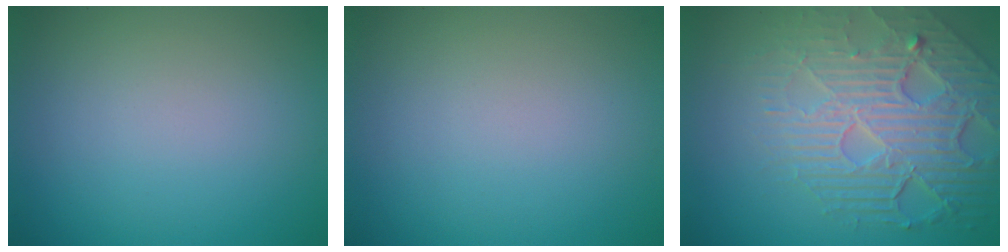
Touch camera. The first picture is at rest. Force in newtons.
{"total": 0.0}
{"total": 8.0, "press": 5.6, "slide": 5.7}